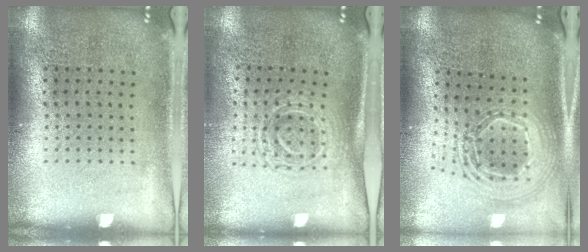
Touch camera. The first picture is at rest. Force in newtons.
{"total": 1.7, "press": 1.3, "slide": 1.0}
{"total": 2.4, "press": 1.8, "slide": 1.6}